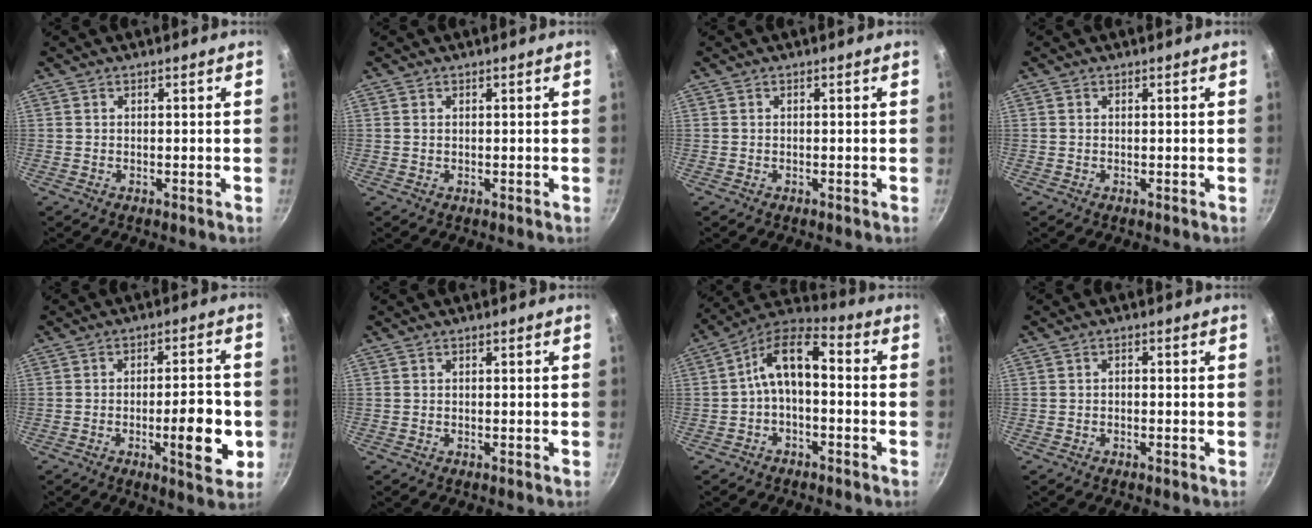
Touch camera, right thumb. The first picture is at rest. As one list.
[{"total": 0.0}, {"total": 0.0}, {"total": 0.0}, {"total": 11.2, "force": [-2.8, 3.5, 10.2], "torque": [-0.125, 0.011, -0.038]}, {"total": 0.0}, {"total": 10.4, "force": [-0.9, 5.3, 8.9], "torque": [-0.152, 0.047, -0.029]}, {"total": 0.8, "force": [-0.6, 0.4, 0.5], "torque": [-0.011, 0.006, -0.009]}]